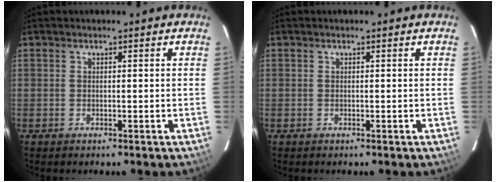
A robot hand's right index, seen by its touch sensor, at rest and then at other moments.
{"total": 0.0}